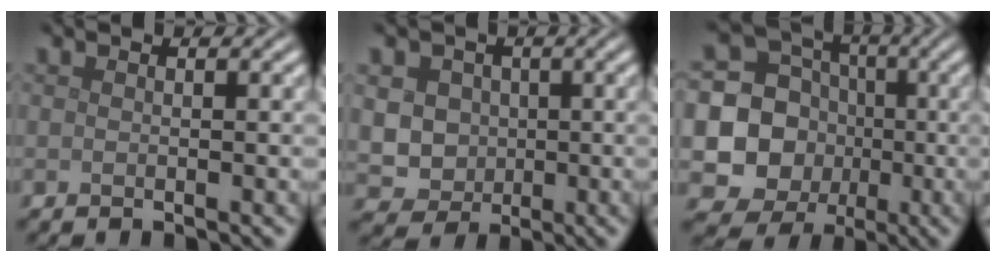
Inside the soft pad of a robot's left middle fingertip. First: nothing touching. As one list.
[{"total": 4.7, "force": [0.4, 4.3, 1.8], "torque": [-0.033, 0.012, 0.000]}, {"total": 11.1, "force": [-1.3, 10.5, 3.4], "torque": [-0.068, 0.004, -0.042]}]